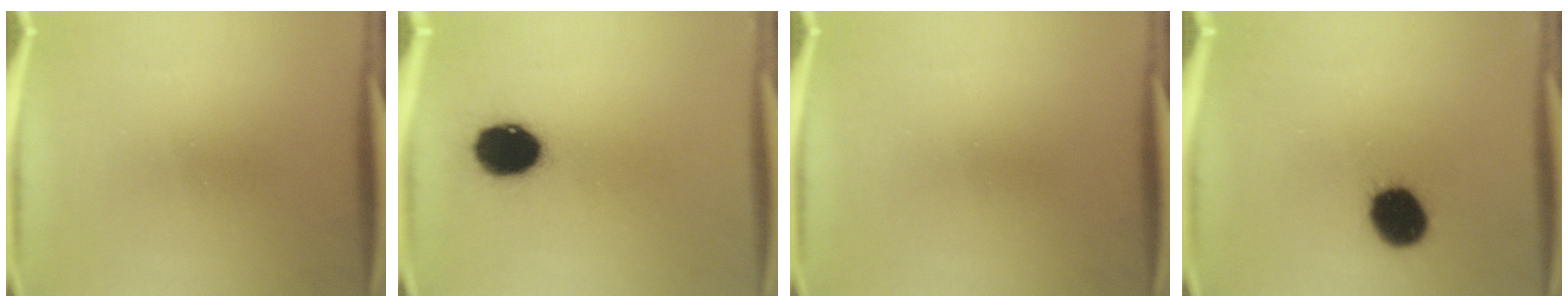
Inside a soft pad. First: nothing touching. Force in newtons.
{"total": 13.7}
{"total": 0.0}
{"total": 10.1}